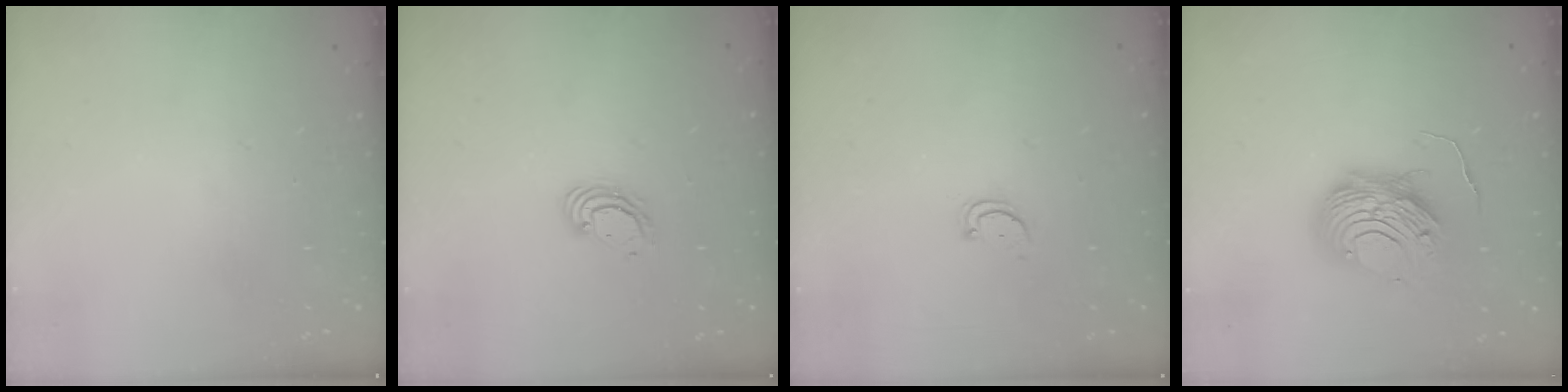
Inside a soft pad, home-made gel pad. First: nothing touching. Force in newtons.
{"total": 3.8, "press": 3.8, "slide": 0.1}
{"total": 2.5, "press": 2.4, "slide": 0.5}
{"total": 10.1, "press": 10.0, "slide": 1.0}